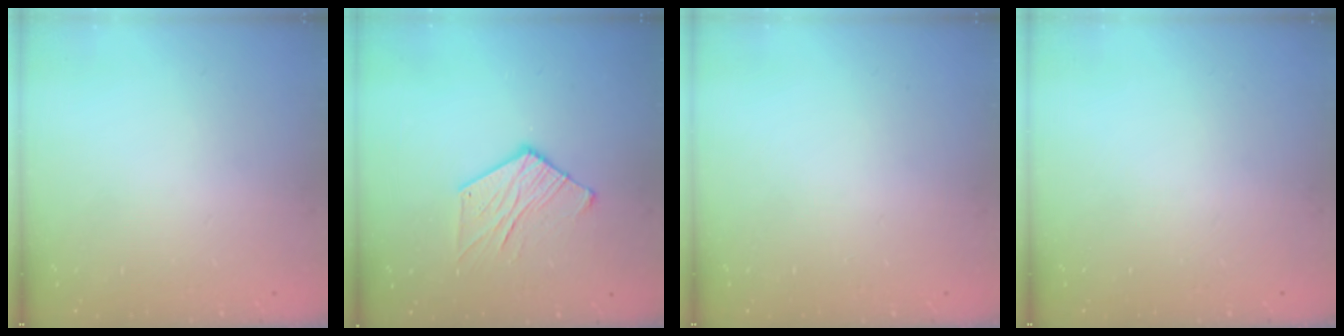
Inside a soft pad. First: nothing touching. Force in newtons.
{"total": 8.2, "press": 8.2, "slide": 0.2}
{"total": 0.0}
{"total": 0.0}